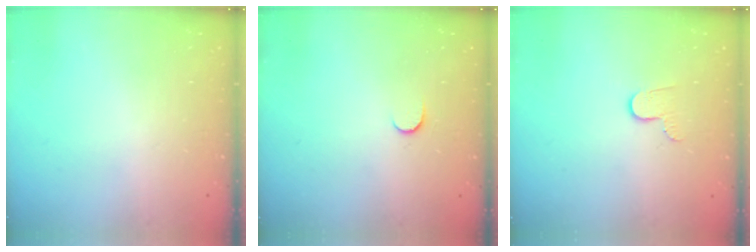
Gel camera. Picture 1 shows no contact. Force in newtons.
{"total": 3.4, "press": 3.4, "slide": 0.4}
{"total": 4.6, "press": 4.6, "slide": 0.5}